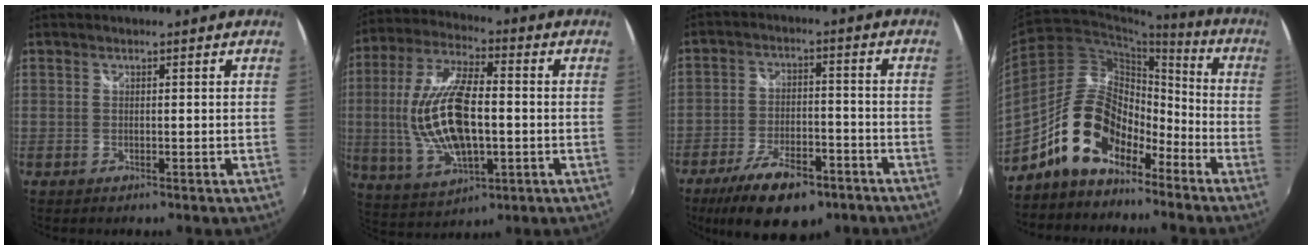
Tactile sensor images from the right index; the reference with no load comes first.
{"total": 17.6, "force": [-0.9, 7.5, 15.9], "torque": [-0.319, -0.001, -0.006]}
{"total": 15.1, "force": [-10.0, 6.3, 9.4], "torque": [-0.196, -0.022, -0.157]}
{"total": 14.3, "force": [-9.8, 7.6, 7.1], "torque": [-0.132, 0.028, -0.171]}